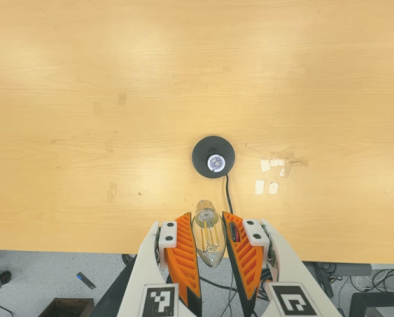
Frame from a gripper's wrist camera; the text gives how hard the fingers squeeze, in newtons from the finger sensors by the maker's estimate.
{"total": 10.1, "left": 9.6, "right": 10.7}